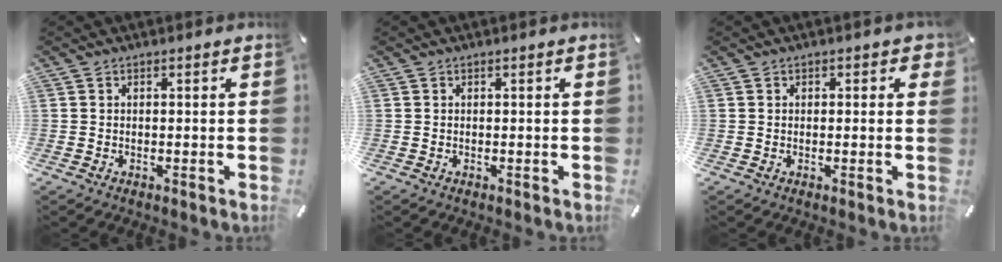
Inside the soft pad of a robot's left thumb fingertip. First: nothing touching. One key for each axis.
{"total": 0.0}
{"total": 1.1, "fx": 0.3, "fy": 0.9, "fz": 0.5, "tx": 0.005, "ty": 0.000, "tz": 0.001}